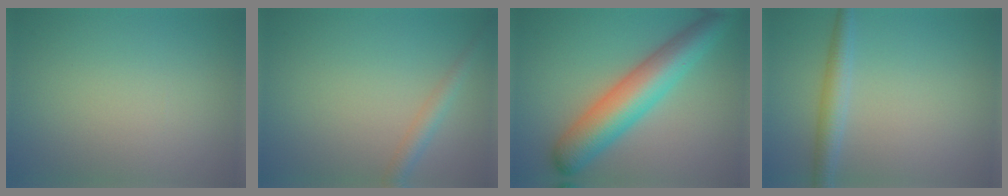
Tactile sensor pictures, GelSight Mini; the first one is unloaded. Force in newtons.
{"total": 2.1, "press": 2.1, "slide": 0.1}
{"total": 7.9, "press": 7.9, "slide": 0.2}
{"total": 2.6, "press": 2.6, "slide": 0.0}